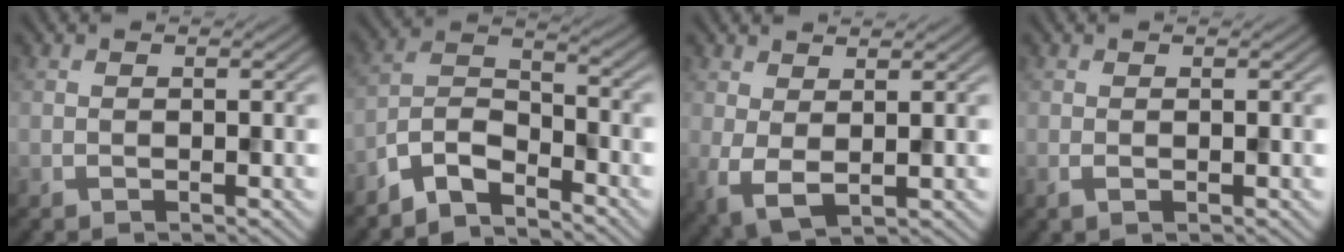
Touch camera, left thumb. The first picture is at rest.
{"total": 6.4, "force": [-5.2, 2.0, 3.1], "torque": [-0.061, 0.002, -0.118]}
{"total": 3.7, "force": [1.0, 1.8, 3.1], "torque": [-0.076, -0.006, 0.019]}
{"total": 0.8, "force": [-0.1, 0.4, 0.7], "torque": [-0.018, -0.003, -0.002]}